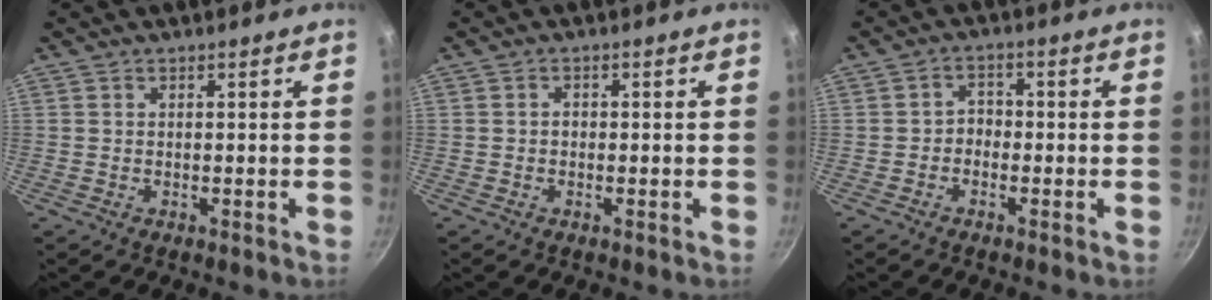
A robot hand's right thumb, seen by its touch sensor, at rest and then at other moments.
{"total": 1.1, "force": [-0.2, 1.0, 0.6], "torque": [-0.009, 0.005, -0.005]}
{"total": 2.6, "force": [-1.1, 2.0, 1.2], "torque": [-0.005, 0.018, -0.026]}